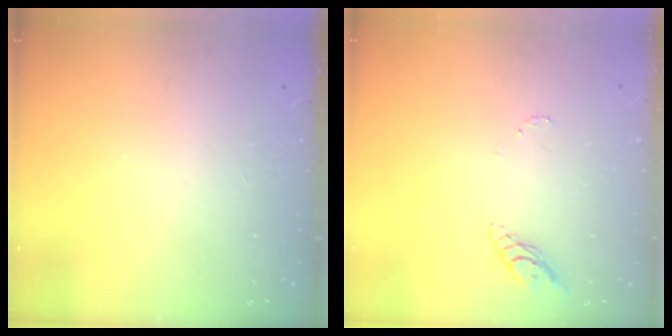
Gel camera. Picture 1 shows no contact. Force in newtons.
{"total": 6.4, "press": 6.4, "slide": 0.6}